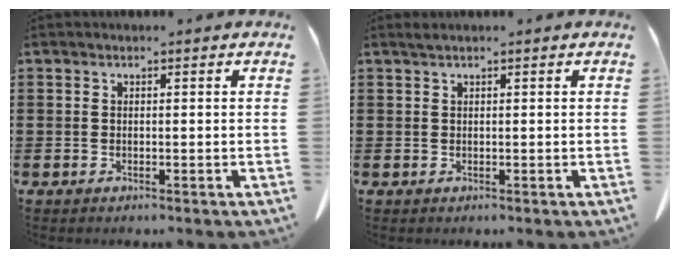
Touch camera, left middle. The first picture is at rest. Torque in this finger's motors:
{"motor_torque": [-0.07, 0.01, 0.00, 0.00]}